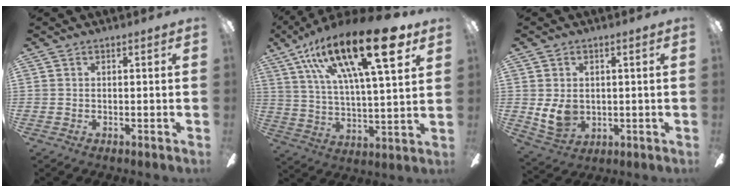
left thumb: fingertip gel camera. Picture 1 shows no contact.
{"total": 26.5, "force": [14.0, 8.5, 20.8], "torque": [-0.352, -0.065, 0.221]}
{"total": 8.0, "force": [0.4, 6.4, 4.8], "torque": [-0.098, -0.003, 0.007]}